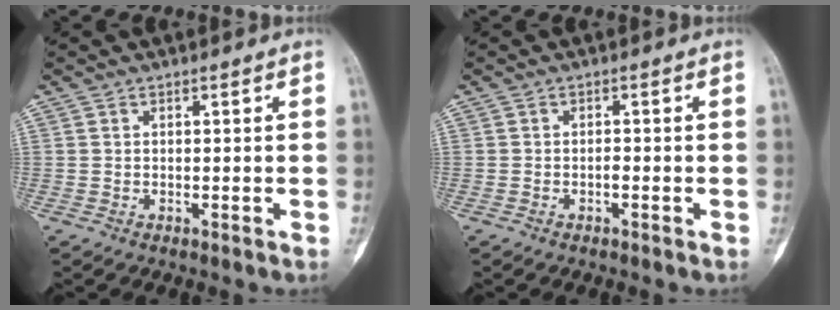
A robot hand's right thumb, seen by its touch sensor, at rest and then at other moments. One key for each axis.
{"total": 0.7, "fx": -0.4, "fy": 0.3, "fz": 0.5, "tx": -0.008, "ty": 0.003, "tz": -0.009}